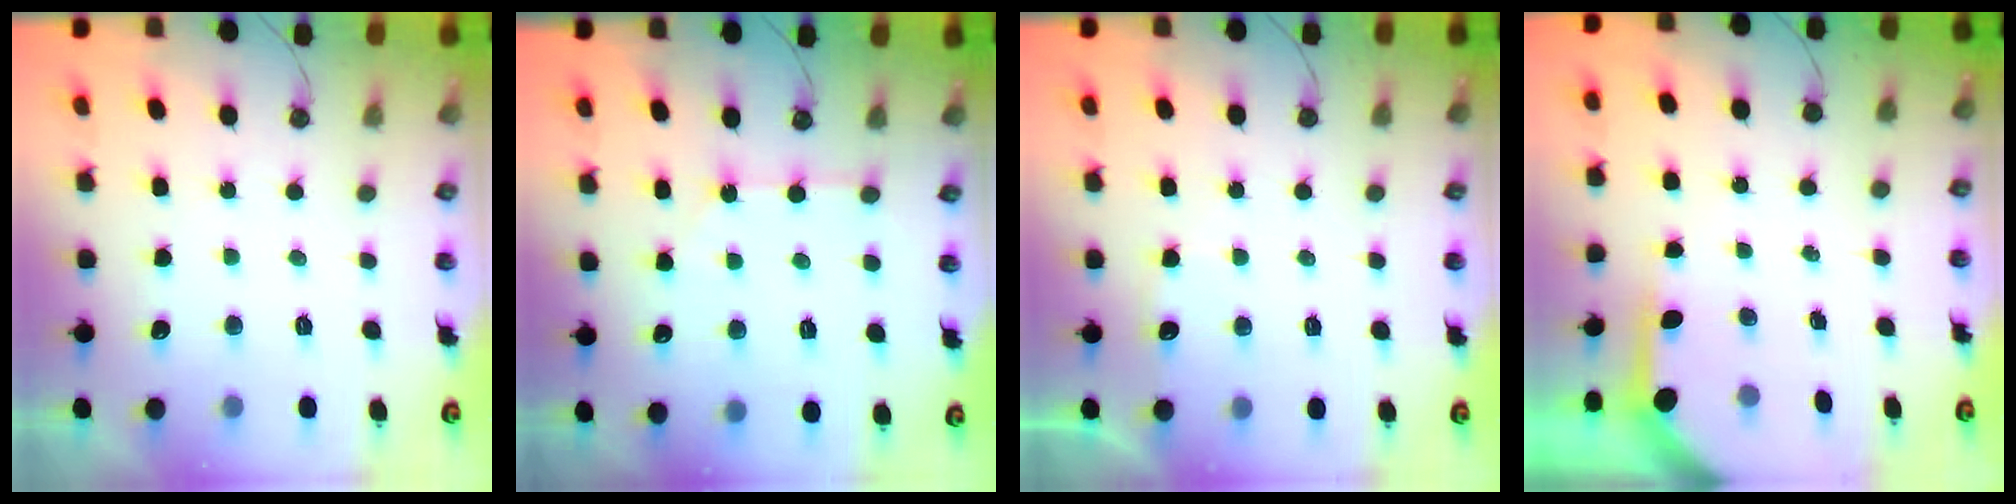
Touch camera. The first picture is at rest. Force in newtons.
{"total": 4.3, "press": 4.3, "slide": 0.4}
{"total": 3.1, "press": 3.1, "slide": 0.4}
{"total": 3.9, "press": 3.8, "slide": 0.3}